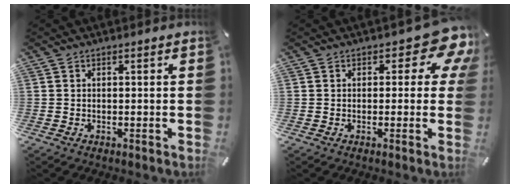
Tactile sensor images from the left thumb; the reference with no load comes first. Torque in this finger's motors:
{"motor_torque": [0.85, 0.41, 0.40, 0.06, 0.07]}